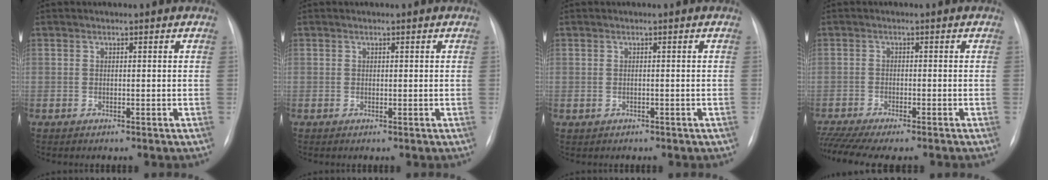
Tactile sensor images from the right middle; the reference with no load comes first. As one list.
[{"total": 0.0}, {"total": 0.5, "force": [-0.3, 0.4, 0.2], "torque": [-0.009, 0.003, 0.001]}, {"total": 9.4, "force": [-8.0, 1.3, 4.8], "torque": [-0.076, -0.007, -0.125]}]